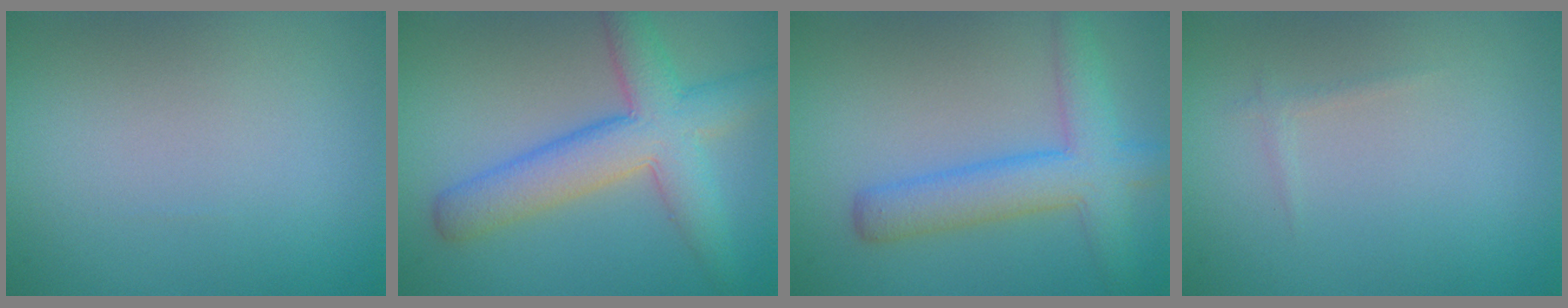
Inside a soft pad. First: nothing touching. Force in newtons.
{"total": 6.8, "press": 6.8, "slide": 0.2}
{"total": 5.5, "press": 5.4, "slide": 0.2}
{"total": 0.6, "press": 0.6, "slide": 0.0}